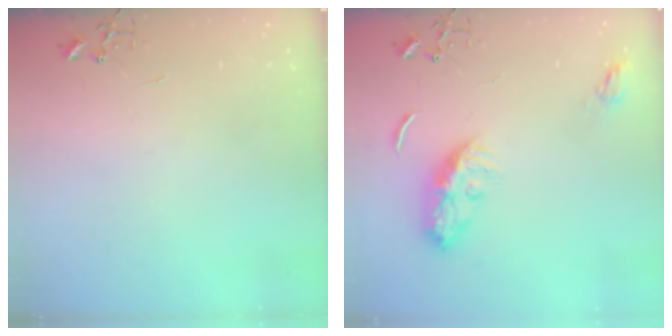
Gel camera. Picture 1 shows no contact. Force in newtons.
{"total": 9.9, "press": 9.9, "slide": 0.1}